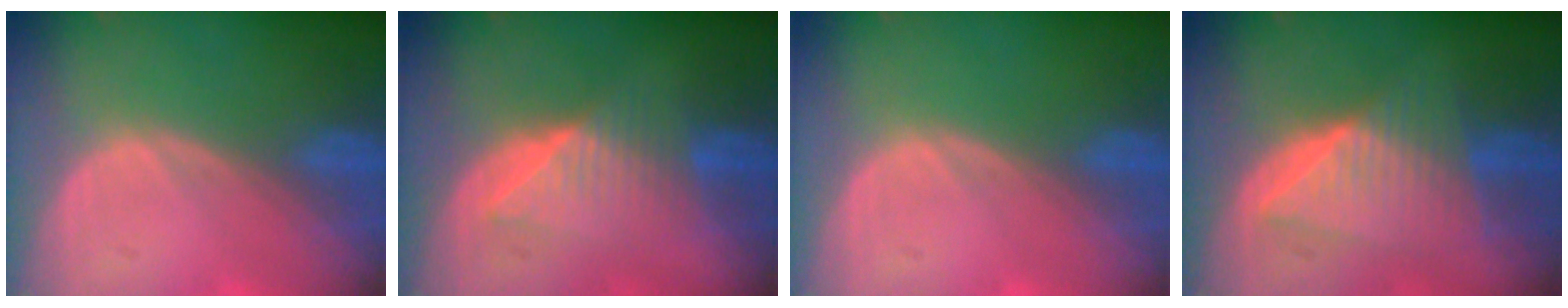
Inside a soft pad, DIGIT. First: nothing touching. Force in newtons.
{"total": 6.4, "press": 6.3, "slide": 1.1}
{"total": 0.0}
{"total": 8.2, "press": 8.2, "slide": 0.4}